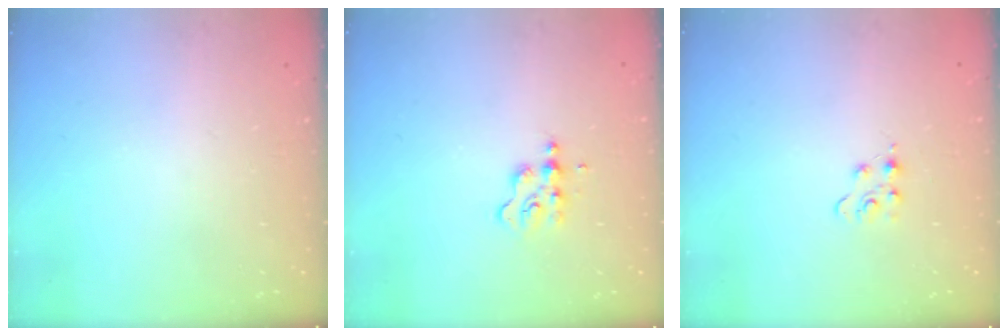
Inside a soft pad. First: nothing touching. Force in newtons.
{"total": 3.1, "press": 3.1, "slide": 0.3}
{"total": 4.1, "press": 4.1, "slide": 0.5}